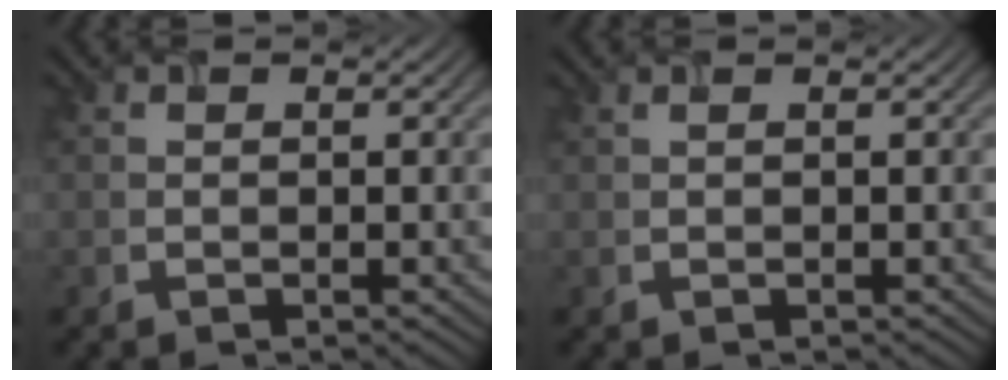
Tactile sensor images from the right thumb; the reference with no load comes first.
{"total": 0.0}